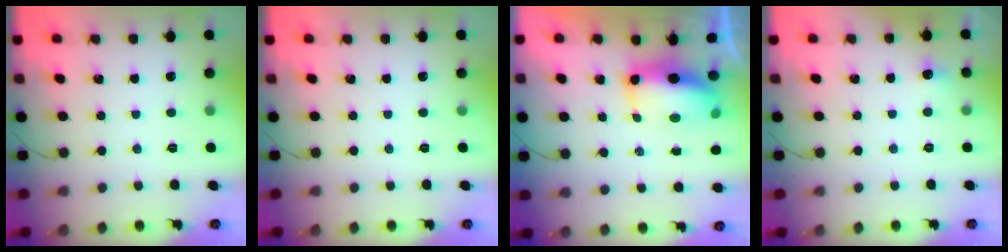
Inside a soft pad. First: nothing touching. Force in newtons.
{"total": 0.0}
{"total": 9.8, "press": 9.5, "slide": 2.1}
{"total": 4.6, "press": 4.4, "slide": 1.6}